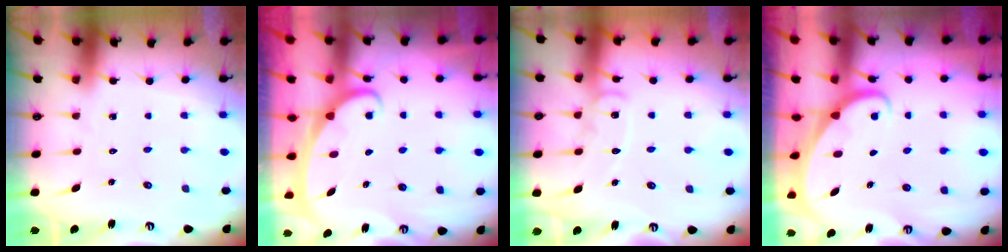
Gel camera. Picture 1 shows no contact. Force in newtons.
{"total": 2.4, "press": 2.4, "slide": 0.3}
{"total": 9.4, "press": 9.4, "slide": 0.8}
{"total": 1.7, "press": 1.6, "slide": 0.1}